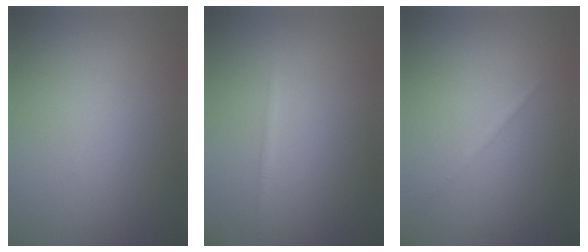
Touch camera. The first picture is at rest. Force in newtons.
{"total": 0.9, "press": 0.9, "slide": 0.0}
{"total": 0.7, "press": 0.7, "slide": 0.1}